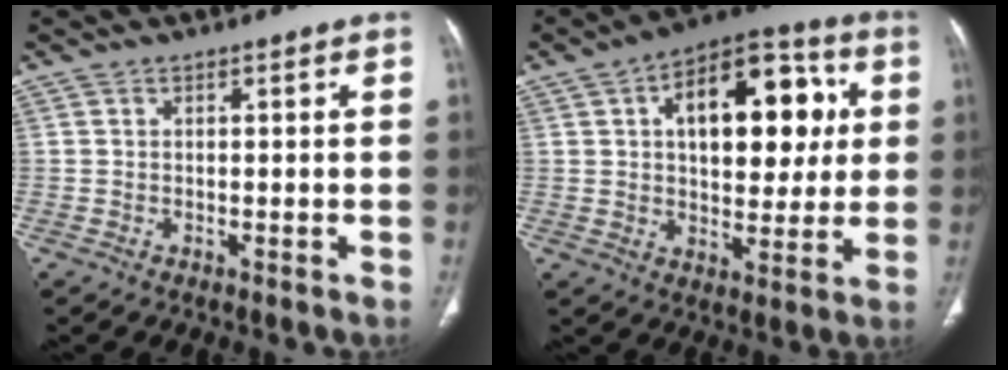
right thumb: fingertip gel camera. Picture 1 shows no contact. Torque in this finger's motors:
{"motor_torque": [1.96, 2.33, 0.24, -0.08, 0.38]}